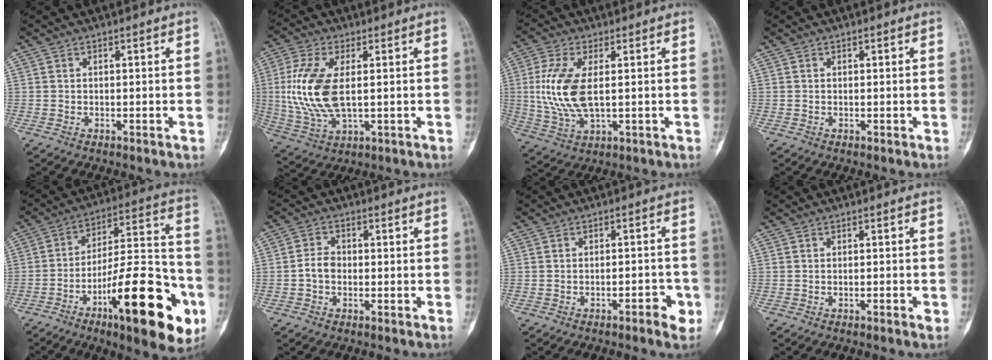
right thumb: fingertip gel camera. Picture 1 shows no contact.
{"total": 13.4, "force": [1.1, 6.6, 11.6], "torque": [-0.263, -0.005, 0.029]}
{"total": 11.1, "force": [1.0, 5.1, 9.8], "torque": [-0.225, -0.006, 0.027]}
{"total": 0.0}
{"total": 26.9, "force": [-11.3, 7.8, 23.1], "torque": [-0.313, 0.060, -0.167]}
{"total": 3.0, "force": [-0.8, 2.2, 1.9], "torque": [-0.028, 0.011, -0.022]}
{"total": 4.5, "force": [-2.3, 1.6, 3.5], "torque": [-0.039, 0.022, -0.026]}
{"total": 1.4, "force": [-0.7, 0.3, 1.2], "torque": [-0.022, 0.004, -0.010]}